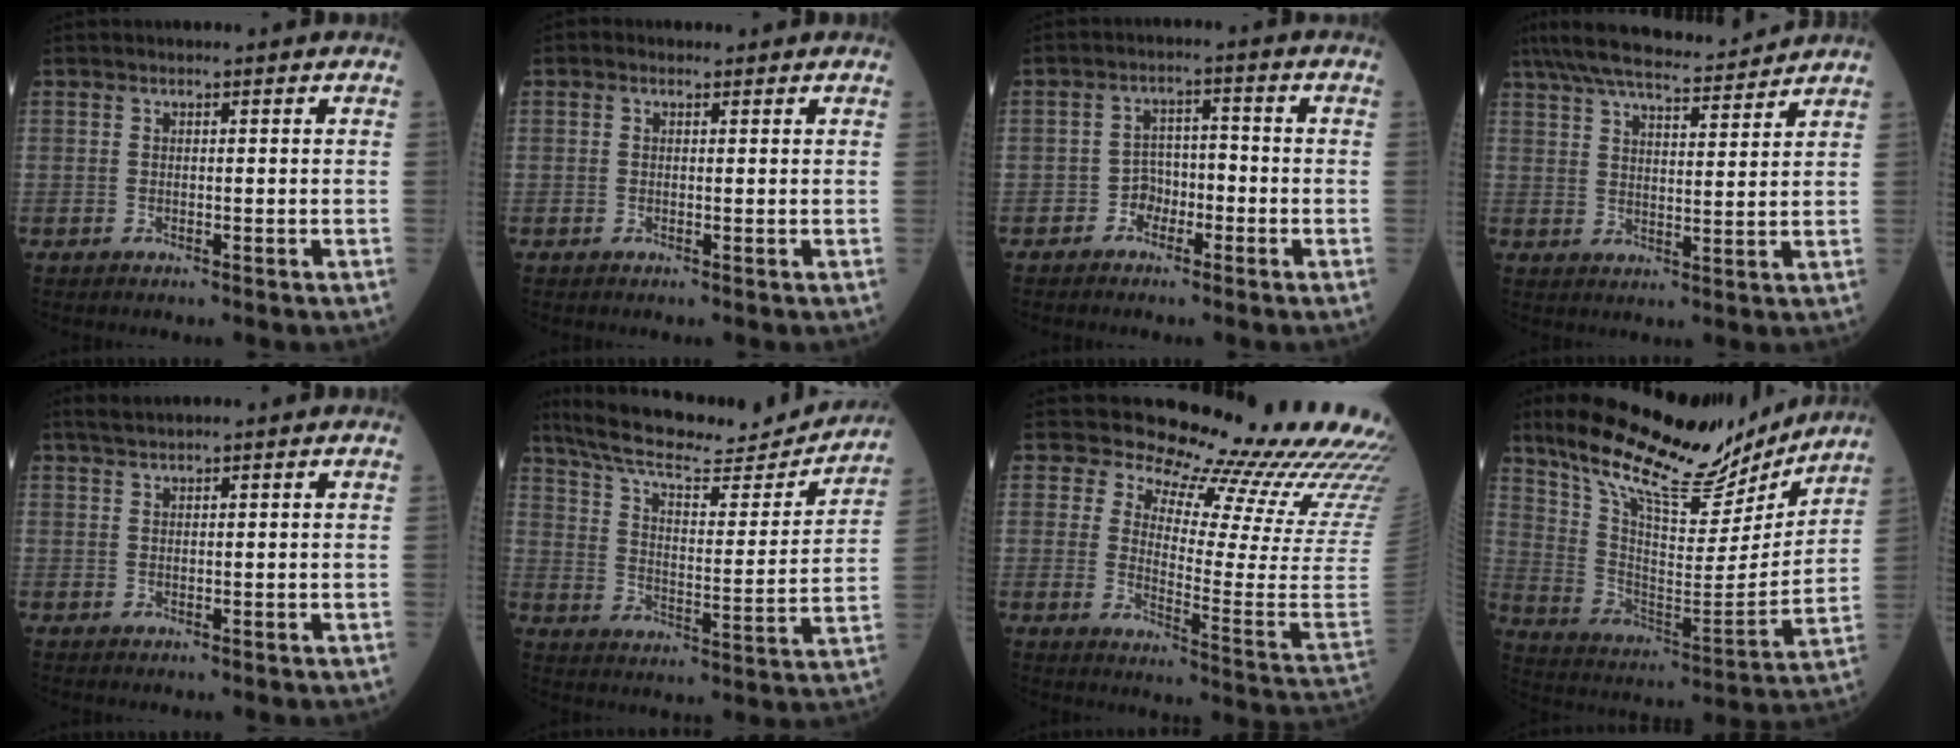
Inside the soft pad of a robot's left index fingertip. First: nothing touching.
{"total": 1.0, "force": [0.5, 0.8, 0.4], "torque": [-0.011, 0.006, 0.004]}
{"total": 3.3, "force": [-2.0, 2.2, 1.4], "torque": [-0.017, 0.006, -0.042]}
{"total": 14.4, "force": [13.1, 1.4, 5.9], "torque": [-0.109, 0.018, 0.205]}
{"total": 3.2, "force": [2.8, 0.4, 1.5], "torque": [-0.025, 0.021, 0.051]}
{"total": 21.6, "force": [19.6, 4.0, 8.1], "torque": [-0.130, -0.012, 0.277]}
{"total": 20.2, "force": [19.1, 0.7, 6.4], "torque": [-0.104, -0.141, 0.221]}
{"total": 23.3, "force": [19.7, 5.8, 10.9], "torque": [-0.192, -0.015, 0.308]}